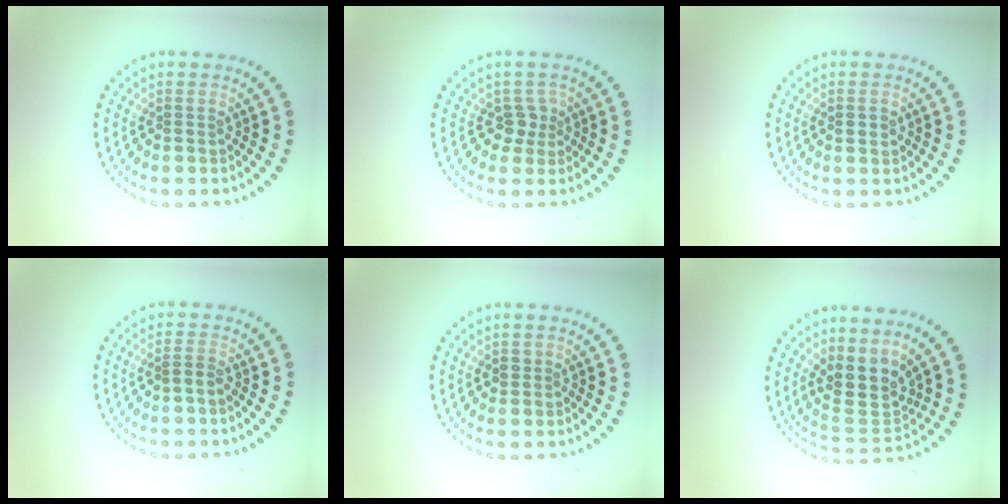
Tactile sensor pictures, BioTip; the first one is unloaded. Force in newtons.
{"total": 1.9, "press": 1.4, "slide": 1.2}
{"total": 1.4, "press": 1.4, "slide": 0.2}
{"total": 1.1, "press": 1.0, "slide": 0.5}
{"total": 0.9, "press": 0.8, "slide": 0.5}
{"total": 4.0, "press": 3.3, "slide": 2.3}